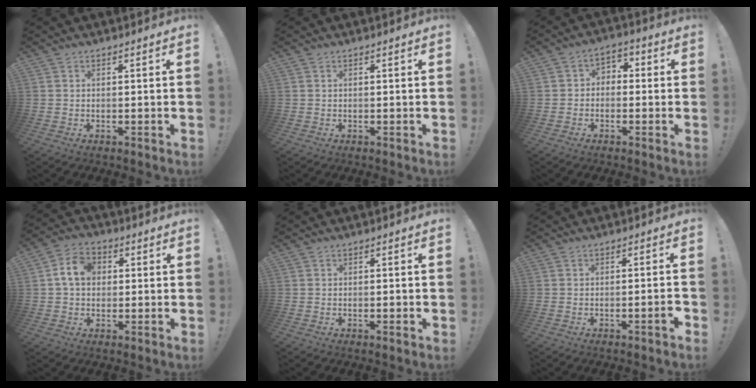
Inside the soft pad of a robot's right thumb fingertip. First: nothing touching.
{"total": 0.0}
{"total": 4.2, "force": [-2.2, 3.2, 1.5], "torque": [-0.021, 0.024, -0.040]}
{"total": 8.5, "force": [1.5, 6.4, 5.3], "torque": [-0.083, 0.014, 0.031]}
{"total": 0.9, "force": [-0.3, 0.3, 0.8], "torque": [-0.010, 0.002, -0.004]}
{"total": 3.7, "force": [-1.3, 0.1, 3.5], "torque": [-0.052, -0.001, -0.020]}